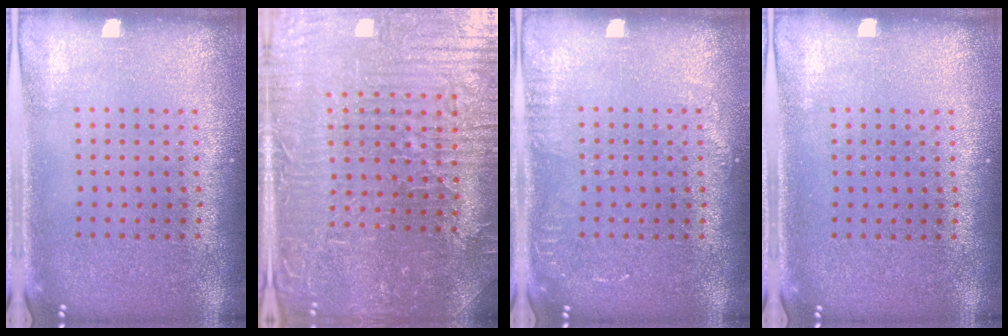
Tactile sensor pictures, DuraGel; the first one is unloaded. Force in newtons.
{"total": 4.9, "press": 4.8, "slide": 1.0}
{"total": 1.0, "press": 1.0, "slide": 0.2}
{"total": 0.0}